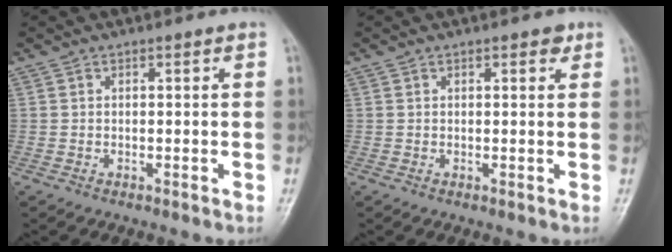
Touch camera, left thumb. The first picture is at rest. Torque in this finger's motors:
{"motor_torque": [-0.23, 0.09, -0.05, -0.11, 0.04]}